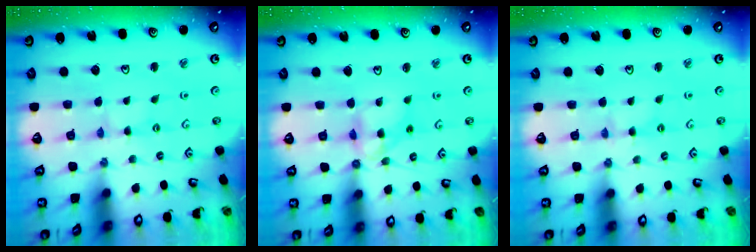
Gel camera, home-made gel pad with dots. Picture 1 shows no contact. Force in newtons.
{"total": 8.5, "press": 8.5, "slide": 0.7}
{"total": 2.3, "press": 2.3, "slide": 0.3}